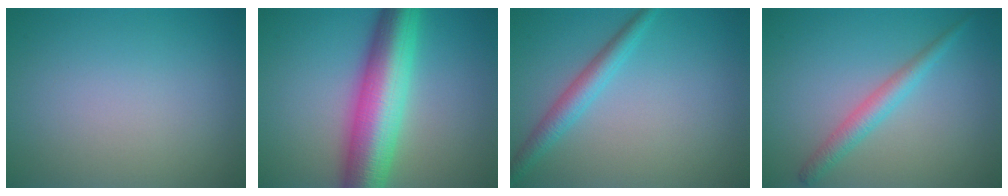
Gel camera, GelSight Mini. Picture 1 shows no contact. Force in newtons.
{"total": 10.0, "press": 10.0, "slide": 0.1}
{"total": 2.7, "press": 2.7, "slide": 0.1}
{"total": 2.4, "press": 2.4, "slide": 0.1}